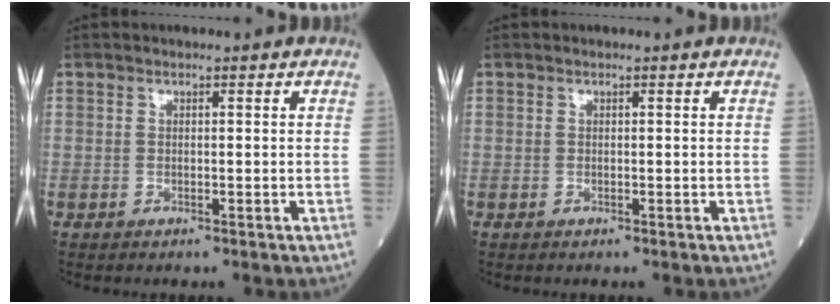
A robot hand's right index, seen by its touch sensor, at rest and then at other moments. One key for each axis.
{"total": 0.0}